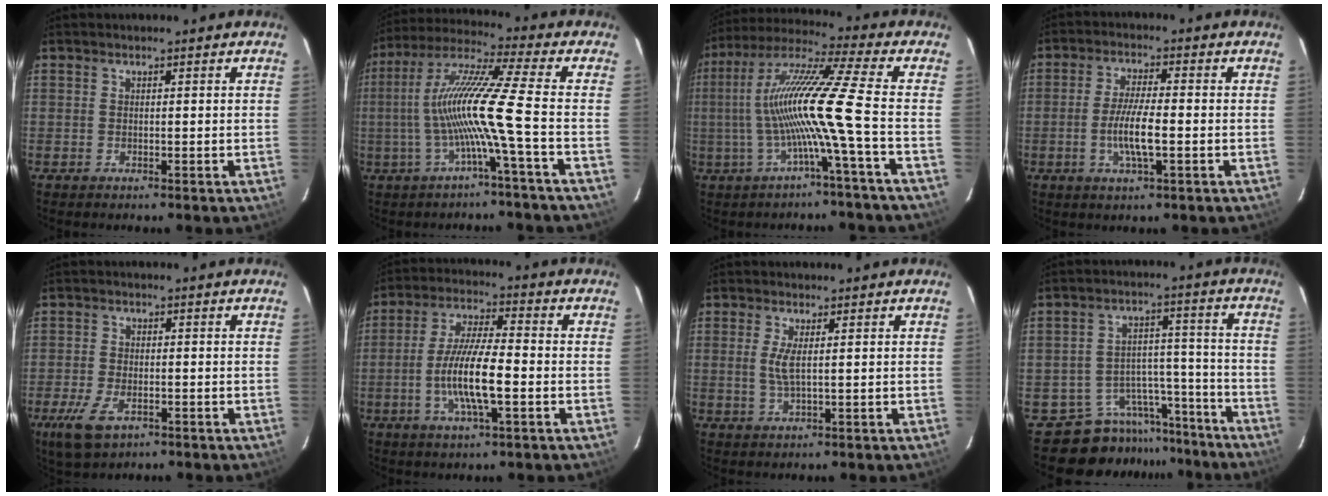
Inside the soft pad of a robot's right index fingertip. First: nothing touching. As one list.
[{"total": 12.7, "force": [-2.9, -2.3, 12.1], "torque": [-0.229, 0.003, -0.055]}, {"total": 13.8, "force": [-2.9, -2.6, 13.2], "torque": [-0.242, 0.002, -0.055]}, {"total": 6.9, "force": [-1.8, 1.2, 6.5], "torque": [-0.128, -0.005, -0.034]}, {"total": 7.3, "force": [-3.7, 3.6, 5.1], "torque": [-0.126, -0.016, -0.067]}, {"total": 10.9, "force": [-2.9, 1.9, 10.3], "torque": [-0.202, -0.005, -0.054]}, {"total": 3.0, "force": [0.5, 0.5, 2.9], "torque": [-0.062, -0.006, 0.009]}, {"total": 12.4, "force": [-10.8, 5.9, -0.6], "torque": [0.012, 0.067, -0.153]}]